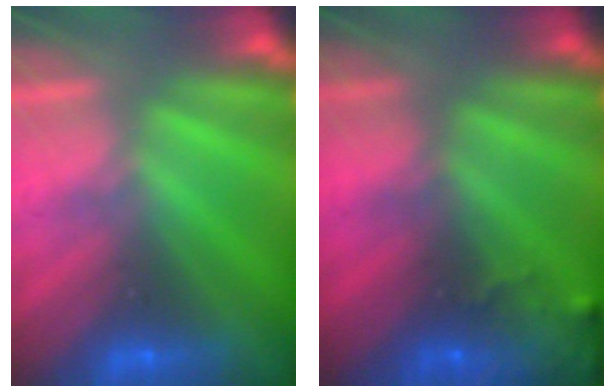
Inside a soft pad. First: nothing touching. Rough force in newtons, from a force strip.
{"total": 6.1}